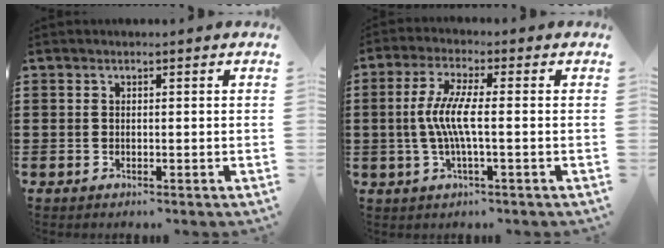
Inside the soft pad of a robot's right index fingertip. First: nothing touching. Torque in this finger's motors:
{"motor_torque": [1.19, 0.16, 0.71, 0.21]}